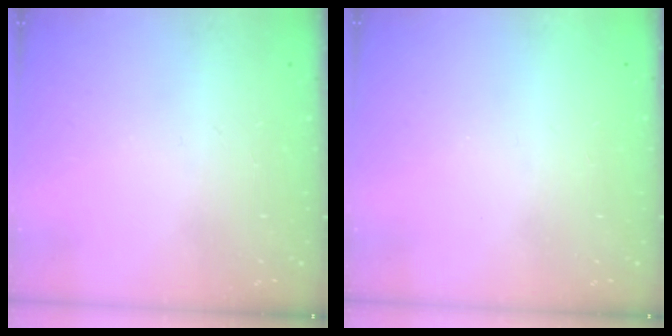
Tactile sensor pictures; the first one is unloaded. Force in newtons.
{"total": 1.5, "press": 1.5, "slide": 0.1}